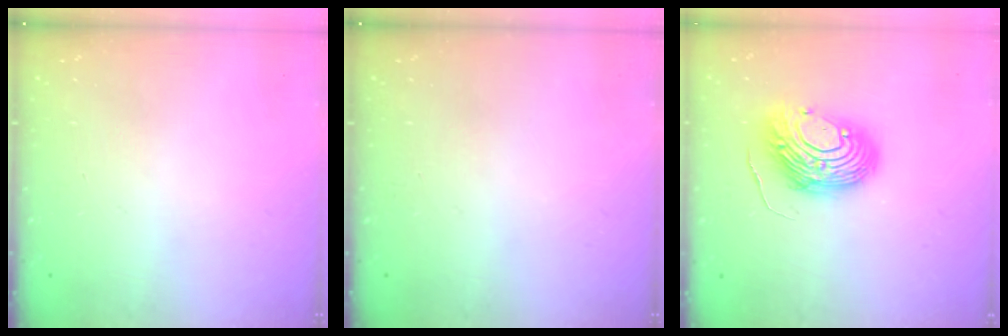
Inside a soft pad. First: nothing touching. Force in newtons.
{"total": 0.0}
{"total": 12.4, "press": 12.3, "slide": 1.0}